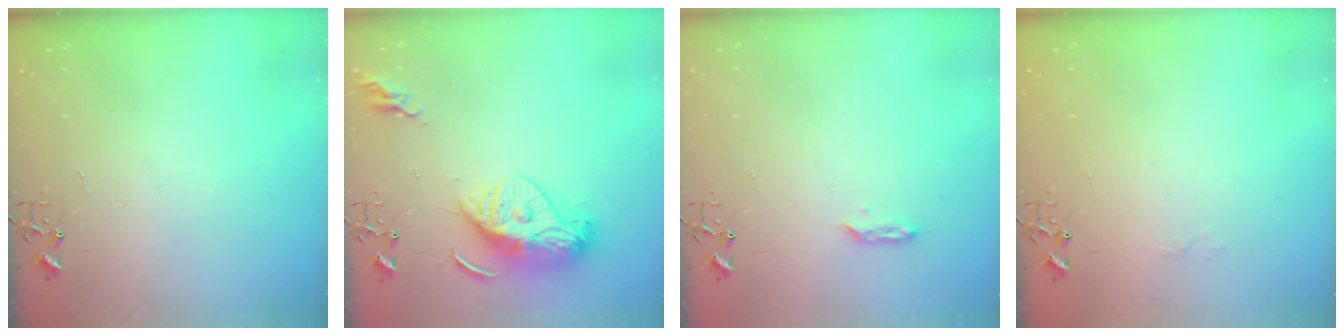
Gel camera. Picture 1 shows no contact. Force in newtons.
{"total": 15.5, "press": 15.4, "slide": 1.3}
{"total": 4.1, "press": 4.0, "slide": 0.6}
{"total": 3.3, "press": 3.2, "slide": 0.5}